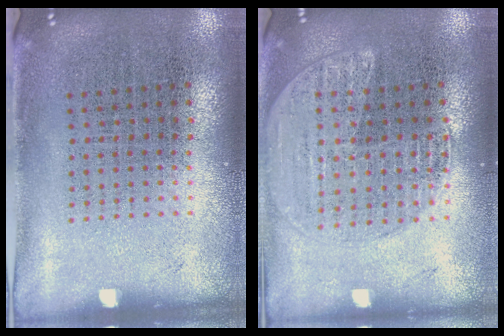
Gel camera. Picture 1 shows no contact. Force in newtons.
{"total": 1.6, "press": 1.5, "slide": 0.4}